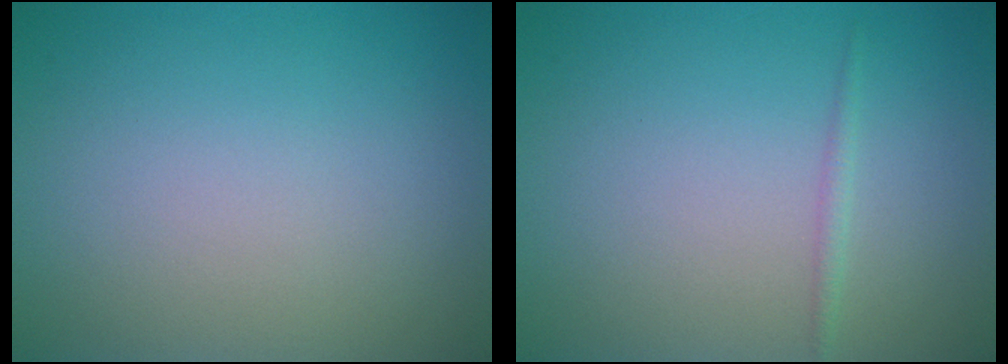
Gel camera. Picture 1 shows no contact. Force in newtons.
{"total": 0.8, "press": 0.8, "slide": 0.0}